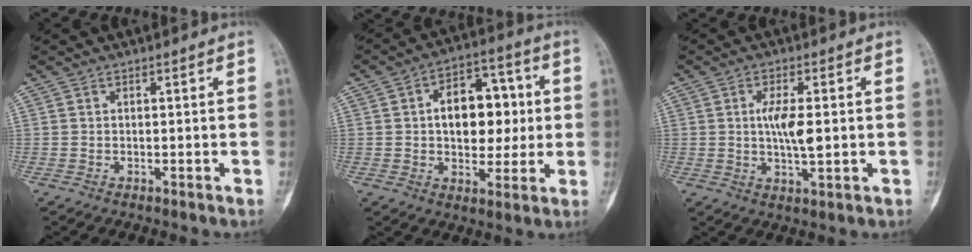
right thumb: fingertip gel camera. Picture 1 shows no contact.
{"total": 14.0, "force": [1.3, 8.9, 10.8], "torque": [-0.109, 0.021, 0.016]}
{"total": 6.4, "force": [0.4, 2.4, 5.9], "torque": [-0.108, -0.006, 0.006]}